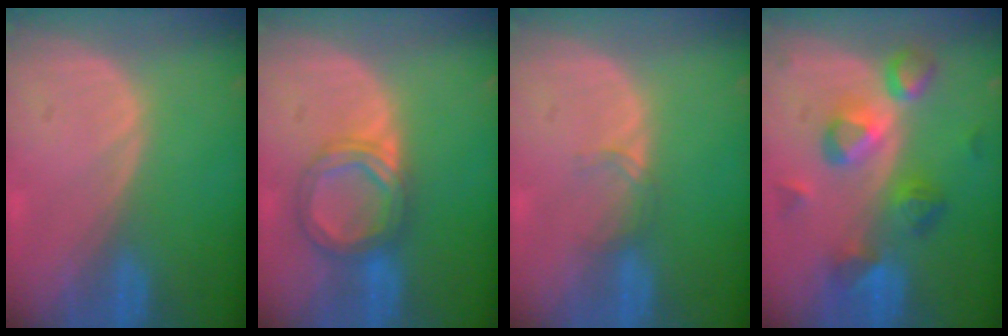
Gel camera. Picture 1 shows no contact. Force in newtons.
{"total": 5.7, "press": 5.7, "slide": 0.3}
{"total": 1.5, "press": 1.5, "slide": 0.2}
{"total": 7.7, "press": 7.7, "slide": 0.7}